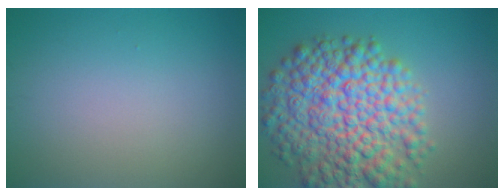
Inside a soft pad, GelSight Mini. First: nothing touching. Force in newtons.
{"total": 11.1, "press": 11.1, "slide": 0.4}